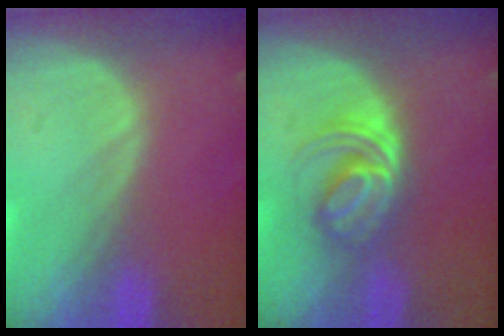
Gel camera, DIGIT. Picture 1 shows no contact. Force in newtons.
{"total": 6.0, "press": 5.2, "slide": 3.1}